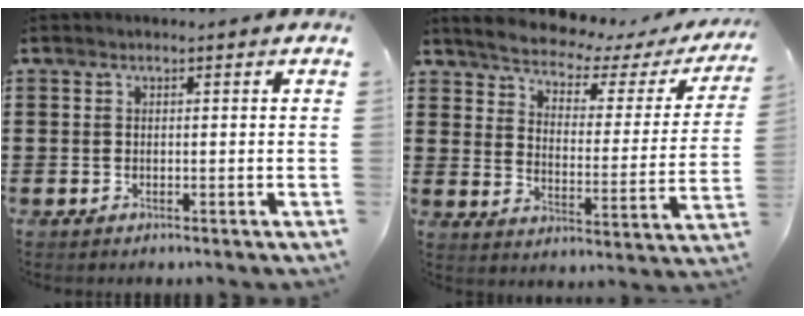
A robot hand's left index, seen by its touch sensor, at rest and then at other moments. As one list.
[{"total": 4.1, "force": [3.8, 0.6, 1.4], "torque": [-0.051, -0.029, 0.057]}]